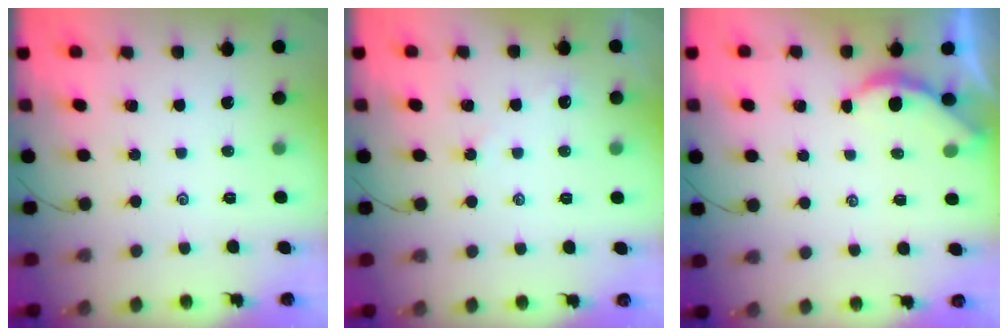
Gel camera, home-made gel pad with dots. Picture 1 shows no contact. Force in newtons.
{"total": 3.0, "press": 2.9, "slide": 0.4}
{"total": 1.9, "press": 1.9, "slide": 0.1}